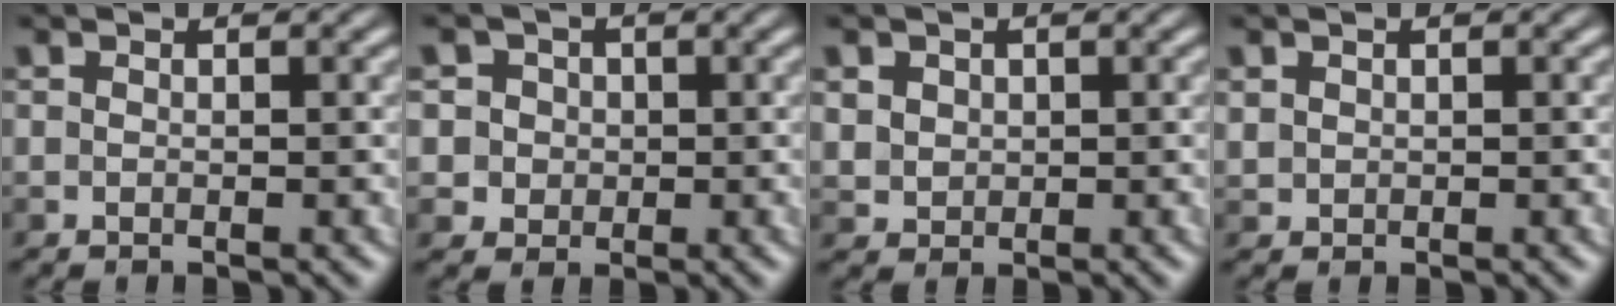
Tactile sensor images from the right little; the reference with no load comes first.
{"total": 4.6, "force": [1.9, 4.0, 1.4], "torque": [-0.043, 0.004, 0.019]}
{"total": 1.8, "force": [0.7, 1.6, 0.4], "torque": [-0.025, -0.006, 0.018]}
{"total": 1.0, "force": [0.6, 0.9, 0.1], "torque": [-0.014, -0.002, 0.012]}